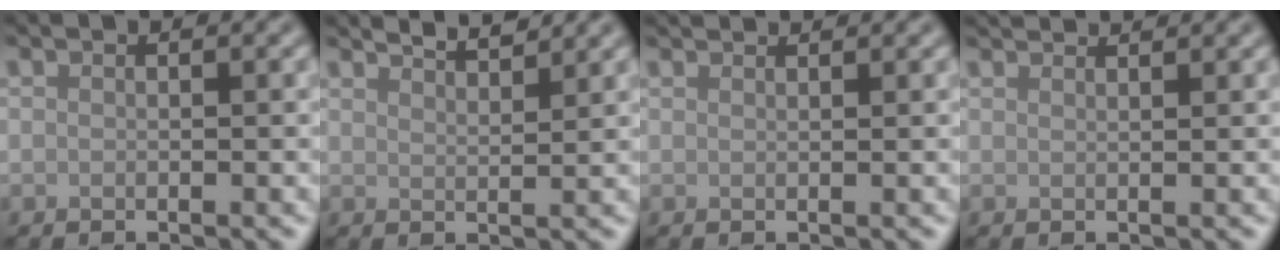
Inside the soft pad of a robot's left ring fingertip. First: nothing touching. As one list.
[{"total": 3.6, "force": [3.2, 0.7, 1.4], "torque": [-0.005, 0.010, 0.033]}, {"total": 1.9, "force": [1.7, 0.3, 0.6], "torque": [-0.009, 0.002, 0.015]}, {"total": 2.5, "force": [2.3, 0.5, 0.9], "torque": [-0.005, 0.005, 0.019]}]